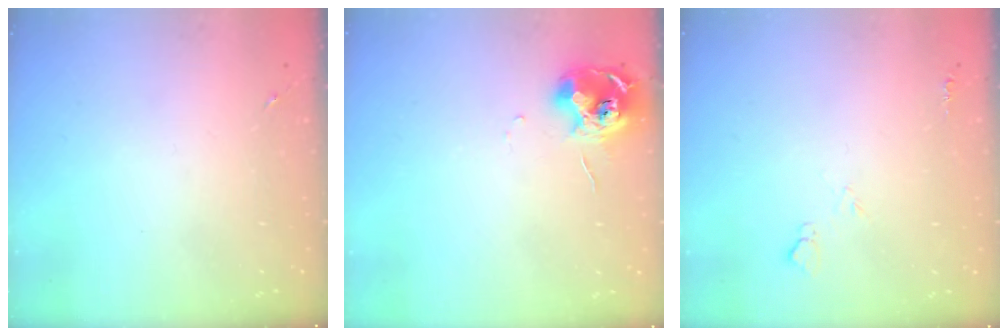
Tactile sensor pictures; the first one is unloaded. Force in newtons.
{"total": 11.7, "press": 11.6, "slide": 1.0}
{"total": 5.0, "press": 5.0, "slide": 0.6}